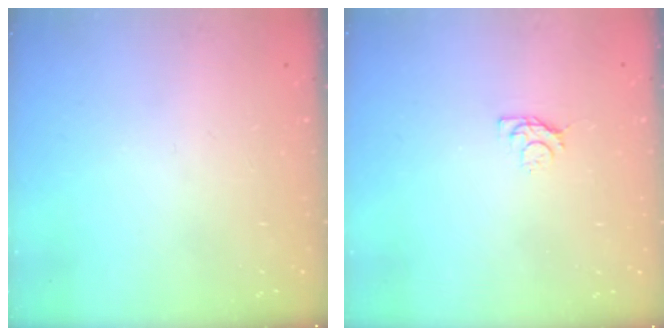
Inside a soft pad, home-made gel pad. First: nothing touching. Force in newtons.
{"total": 3.4, "press": 3.4, "slide": 0.5}